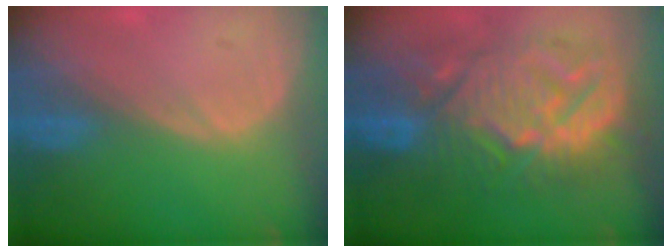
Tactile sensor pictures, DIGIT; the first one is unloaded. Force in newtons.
{"total": 13.4, "press": 13.4, "slide": 1.5}